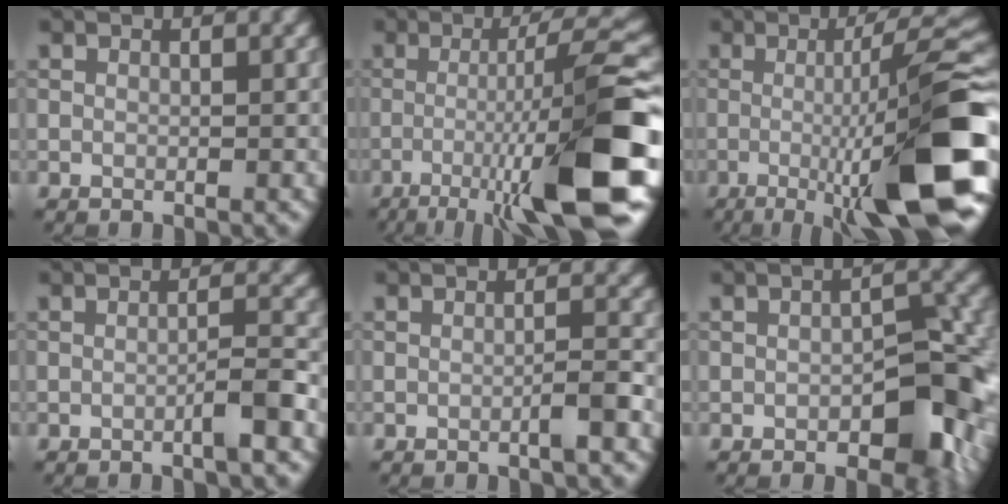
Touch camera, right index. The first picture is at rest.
{"total": 12.8, "force": [-4.2, 1.6, 11.9], "torque": [-0.162, 0.020, -0.069]}
{"total": 14.2, "force": [-2.7, 2.4, 13.7], "torque": [-0.177, 0.010, -0.043]}
{"total": 2.1, "force": [-1.0, 0.1, 1.9], "torque": [-0.028, 0.009, -0.021]}
{"total": 1.6, "force": [-0.7, 0.0, 1.4], "torque": [-0.022, 0.006, -0.017]}
{"total": 6.4, "force": [-2.0, 3.1, 5.3], "torque": [-0.062, 0.005, -0.029]}